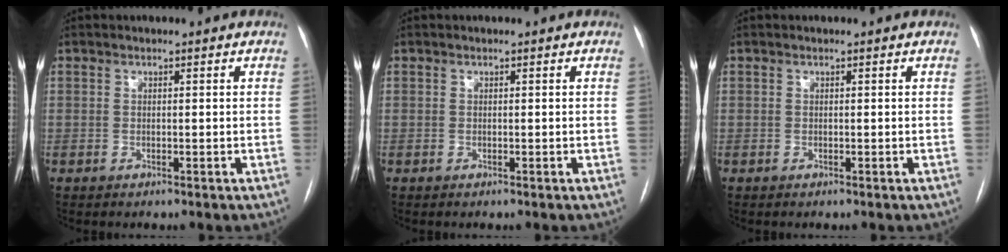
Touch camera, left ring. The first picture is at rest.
{"total": 0.0}
{"total": 0.0}